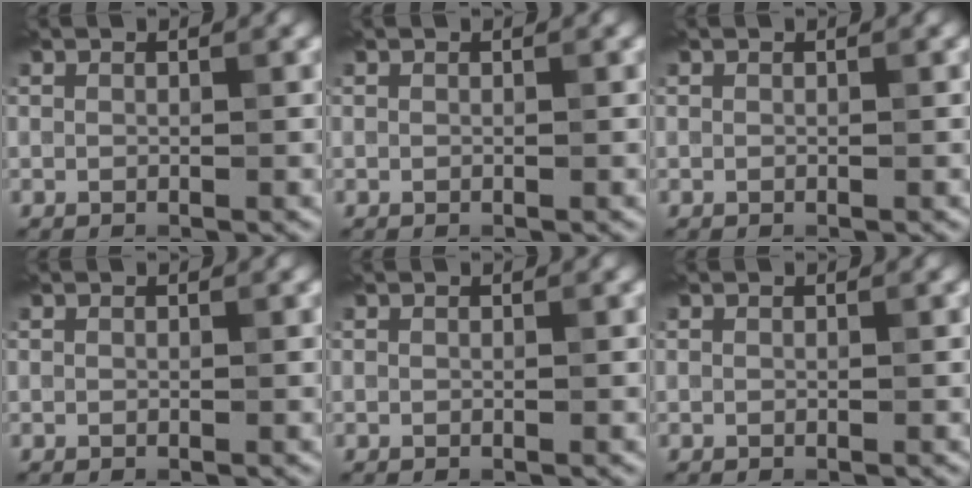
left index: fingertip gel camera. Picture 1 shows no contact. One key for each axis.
{"total": 0.0}
{"total": 0.0}
{"total": 0.0}
{"total": 0.0}
{"total": 0.0}